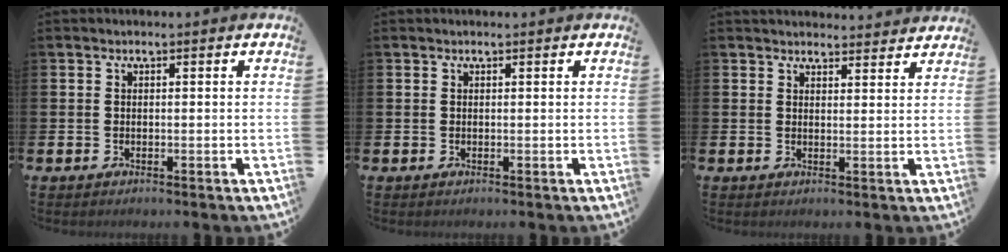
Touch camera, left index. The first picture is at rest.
{"total": 0.0}
{"total": 3.0, "force": [2.9, 0.5, -0.1], "torque": [0.005, -0.019, 0.051]}